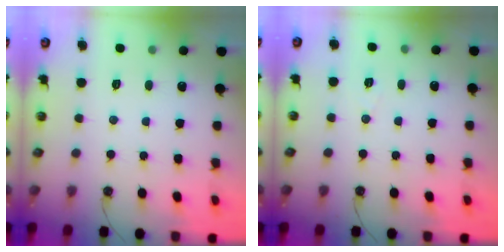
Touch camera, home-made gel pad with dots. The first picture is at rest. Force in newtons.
{"total": 5.3, "press": 3.0, "slide": 4.4}